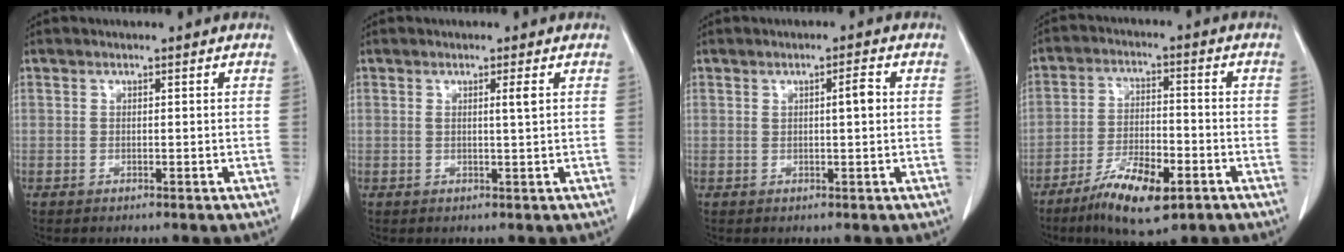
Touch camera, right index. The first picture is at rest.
{"total": 1.4, "force": [0.4, -0.3, 1.3], "torque": [-0.024, -0.002, 0.007]}
{"total": 2.4, "force": [0.4, 0.3, 2.3], "torque": [-0.036, 0.003, 0.006]}
{"total": 10.5, "force": [-6.1, 3.1, 7.9], "torque": [-0.145, -0.009, -0.101]}